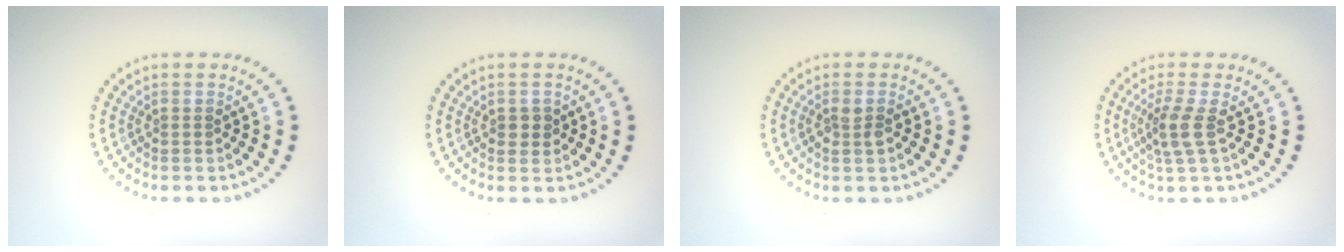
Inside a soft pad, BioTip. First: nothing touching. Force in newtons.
{"total": 1.3, "press": 1.3, "slide": 0.2}
{"total": 1.3, "press": 1.2, "slide": 0.4}
{"total": 2.6, "press": 2.1, "slide": 1.6}